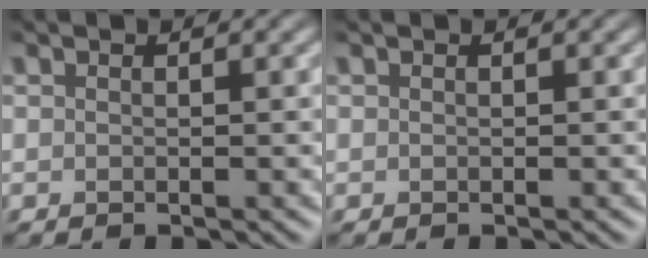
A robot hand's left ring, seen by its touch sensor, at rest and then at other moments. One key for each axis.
{"total": 0.0}